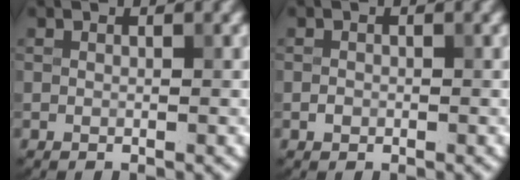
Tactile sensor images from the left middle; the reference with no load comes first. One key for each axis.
{"total": 0.7, "fx": -0.2, "fy": 0.6, "fz": 0.3, "tx": -0.002, "ty": -0.002, "tz": -0.006}